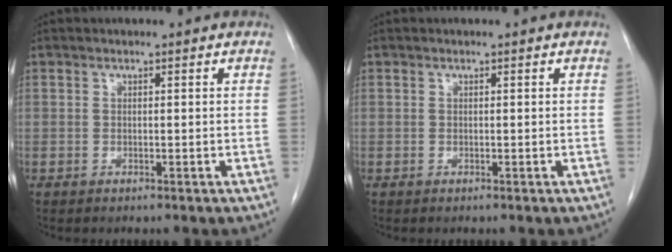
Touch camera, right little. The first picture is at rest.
{"total": 0.0}